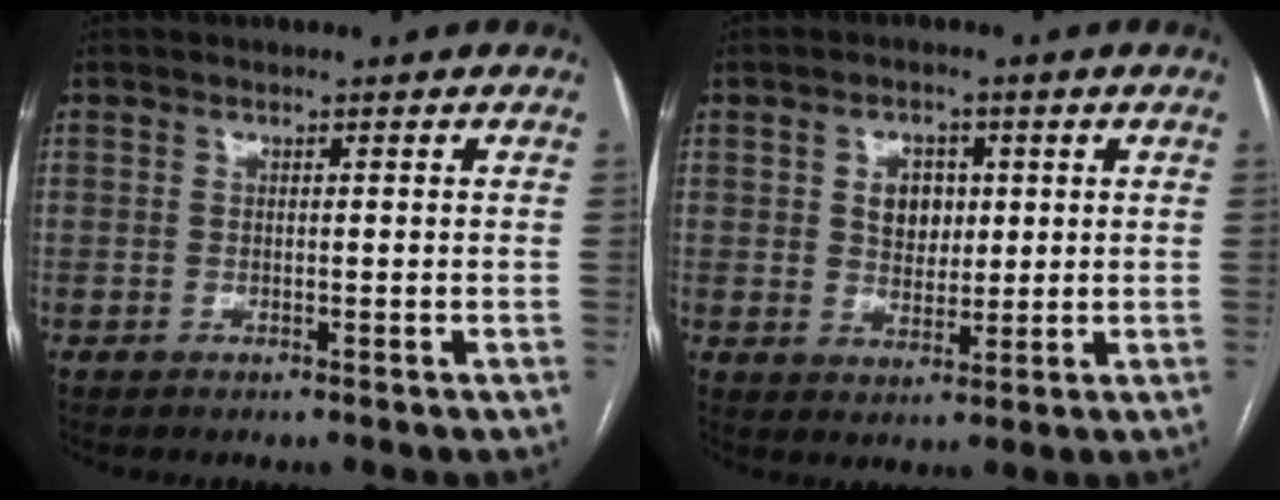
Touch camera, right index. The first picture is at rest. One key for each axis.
{"total": 5.1, "fx": 1.3, "fy": 3.7, "fz": 3.2, "tx": -0.051, "ty": 0.006, "tz": 0.030}